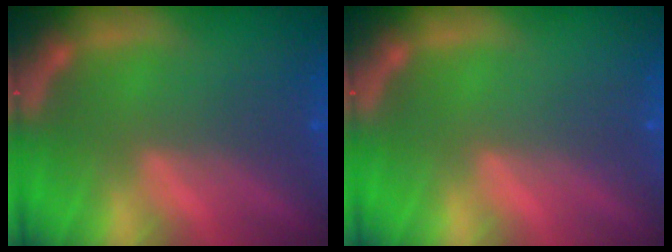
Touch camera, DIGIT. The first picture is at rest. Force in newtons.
{"total": 0.0}